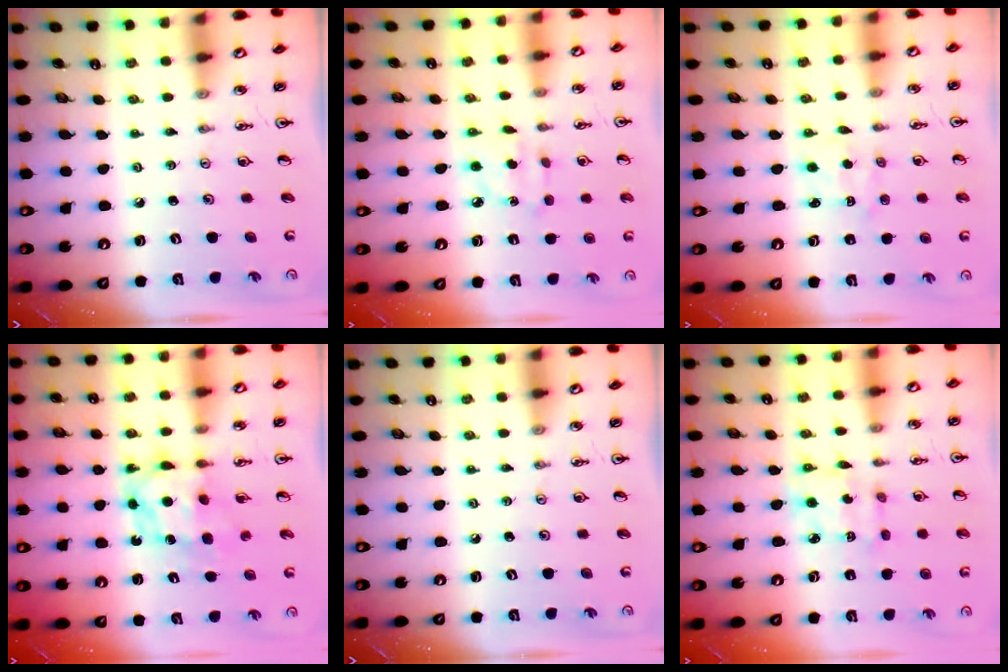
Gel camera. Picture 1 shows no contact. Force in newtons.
{"total": 3.2, "press": 3.2, "slide": 0.2}
{"total": 2.4, "press": 2.4, "slide": 0.3}
{"total": 7.1, "press": 7.0, "slide": 0.5}
{"total": 0.0}
{"total": 4.6, "press": 4.6, "slide": 0.3}